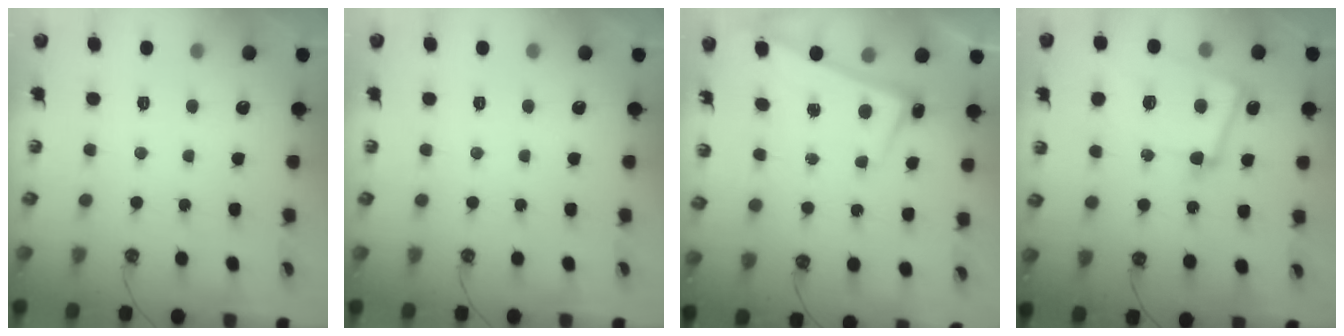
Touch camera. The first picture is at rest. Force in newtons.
{"total": 0.0}
{"total": 2.7, "press": 2.6, "slide": 0.6}
{"total": 12.9, "press": 12.7, "slide": 2.1}